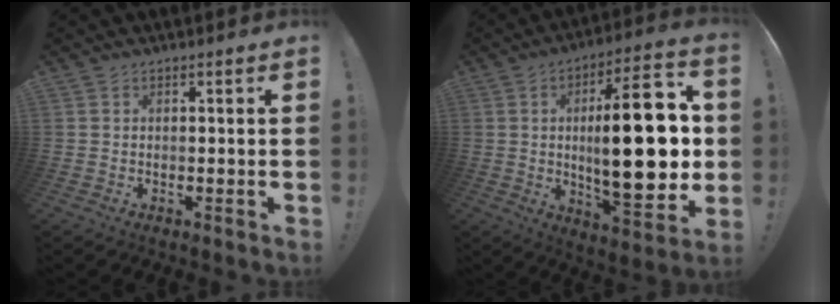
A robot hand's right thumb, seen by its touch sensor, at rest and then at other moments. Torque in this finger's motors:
{"motor_torque": [2.54, 2.47, 2.76, 0.00, 0.73]}